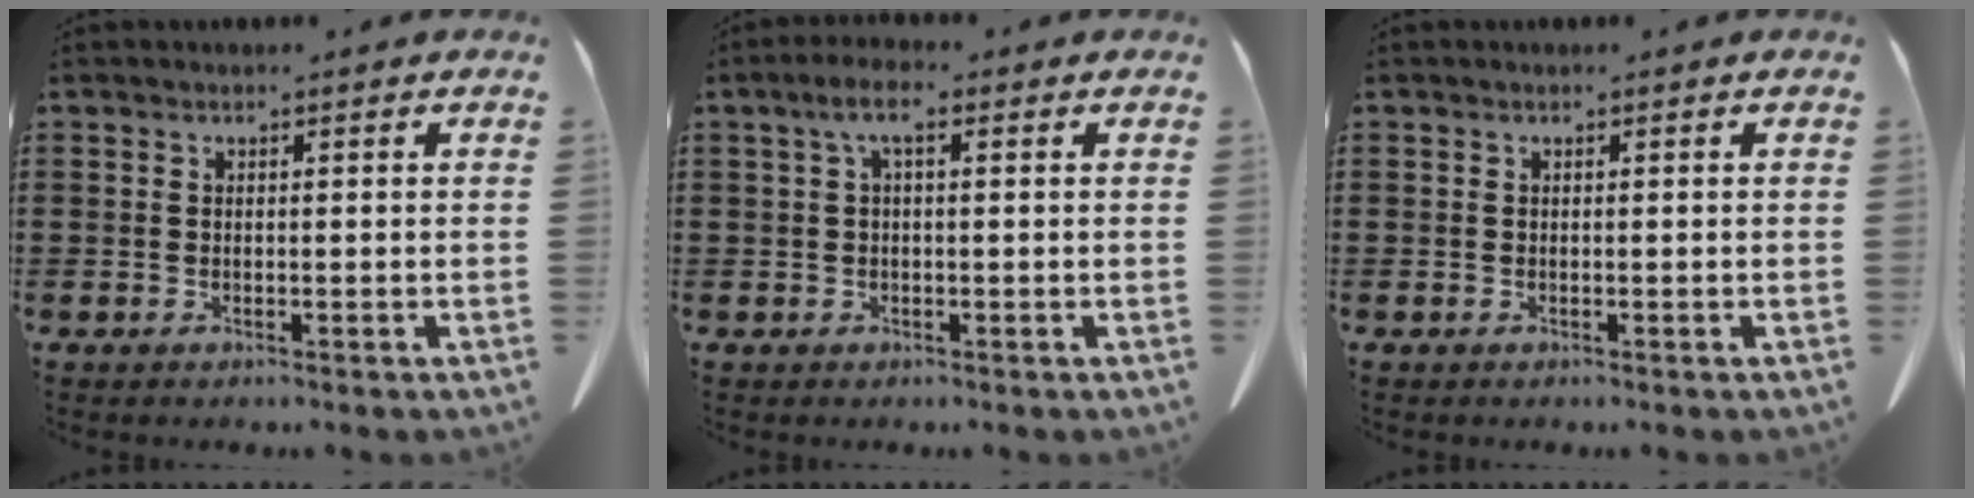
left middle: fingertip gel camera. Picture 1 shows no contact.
{"total": 3.6, "force": [0.8, 1.0, 3.3], "torque": [-0.067, 0.008, 0.011]}
{"total": 0.0}